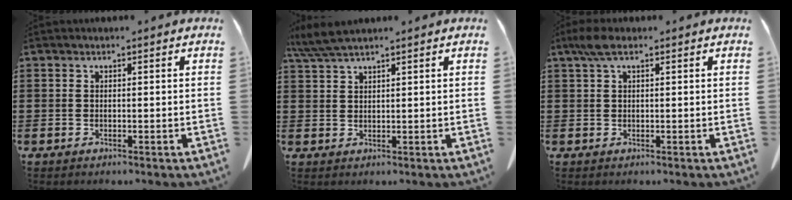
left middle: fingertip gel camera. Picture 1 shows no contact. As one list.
[{"total": 4.0, "force": [3.2, 0.2, 2.4], "torque": [-0.056, -0.004, 0.062]}, {"total": 3.0, "force": [1.3, 1.1, 2.5], "torque": [-0.061, 0.002, 0.021]}]